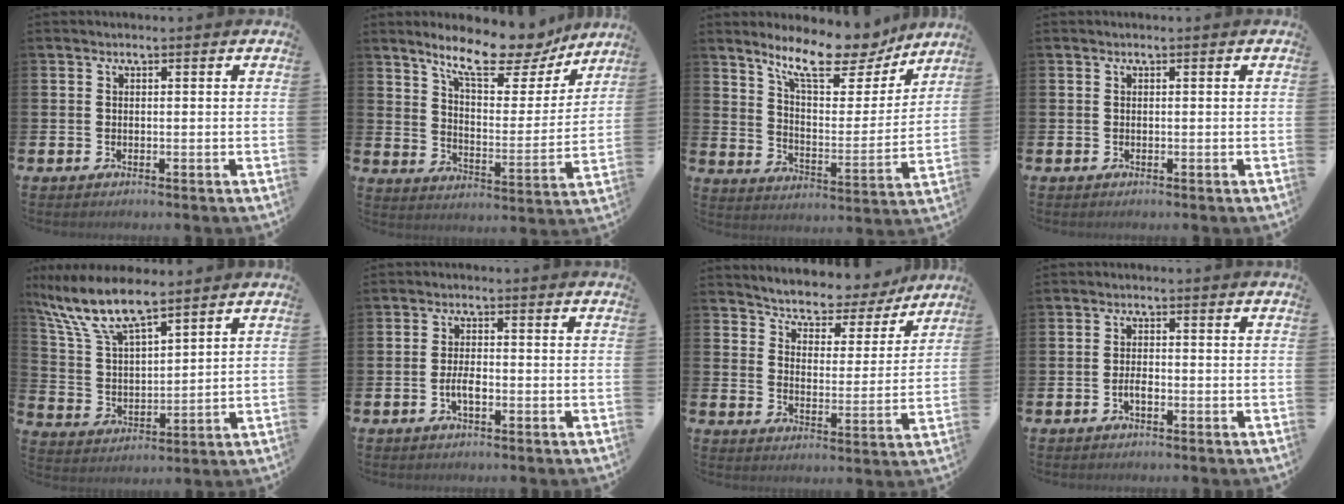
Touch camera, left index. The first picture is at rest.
{"total": 11.9, "force": [10.3, 3.1, 5.0], "torque": [-0.115, -0.063, 0.178]}
{"total": 12.3, "force": [10.7, 3.3, 5.2], "torque": [-0.116, -0.062, 0.188]}
{"total": 0.0}
{"total": 9.9, "force": [8.1, 2.6, 4.9], "torque": [-0.130, -0.029, 0.146]}
{"total": 2.6, "force": [-0.8, 1.0, 2.3], "torque": [-0.038, 0.001, -0.017]}
{"total": 5.4, "force": [5.1, 1.7, 0.3], "torque": [-0.029, -0.048, 0.082]}
{"total": 1.7, "force": [-0.7, 0.7, 1.4], "torque": [-0.022, 0.000, -0.015]}